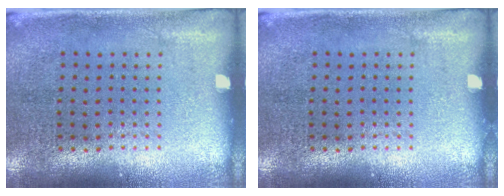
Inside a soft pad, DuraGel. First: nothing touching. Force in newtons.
{"total": 0.0}